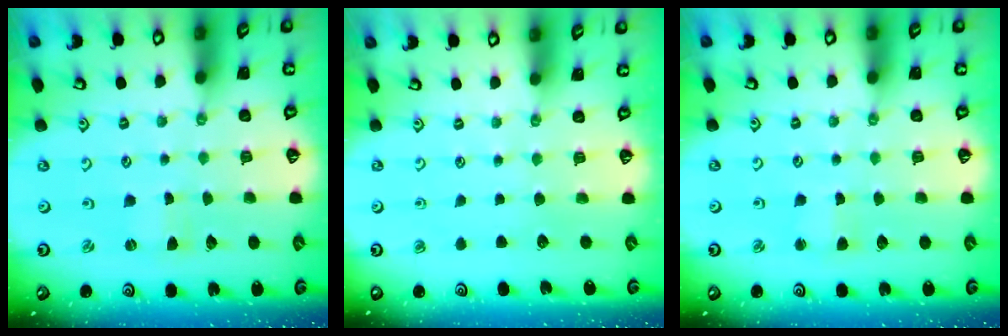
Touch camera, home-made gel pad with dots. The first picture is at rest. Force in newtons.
{"total": 0.0}
{"total": 2.4, "press": 2.4, "slide": 0.4}